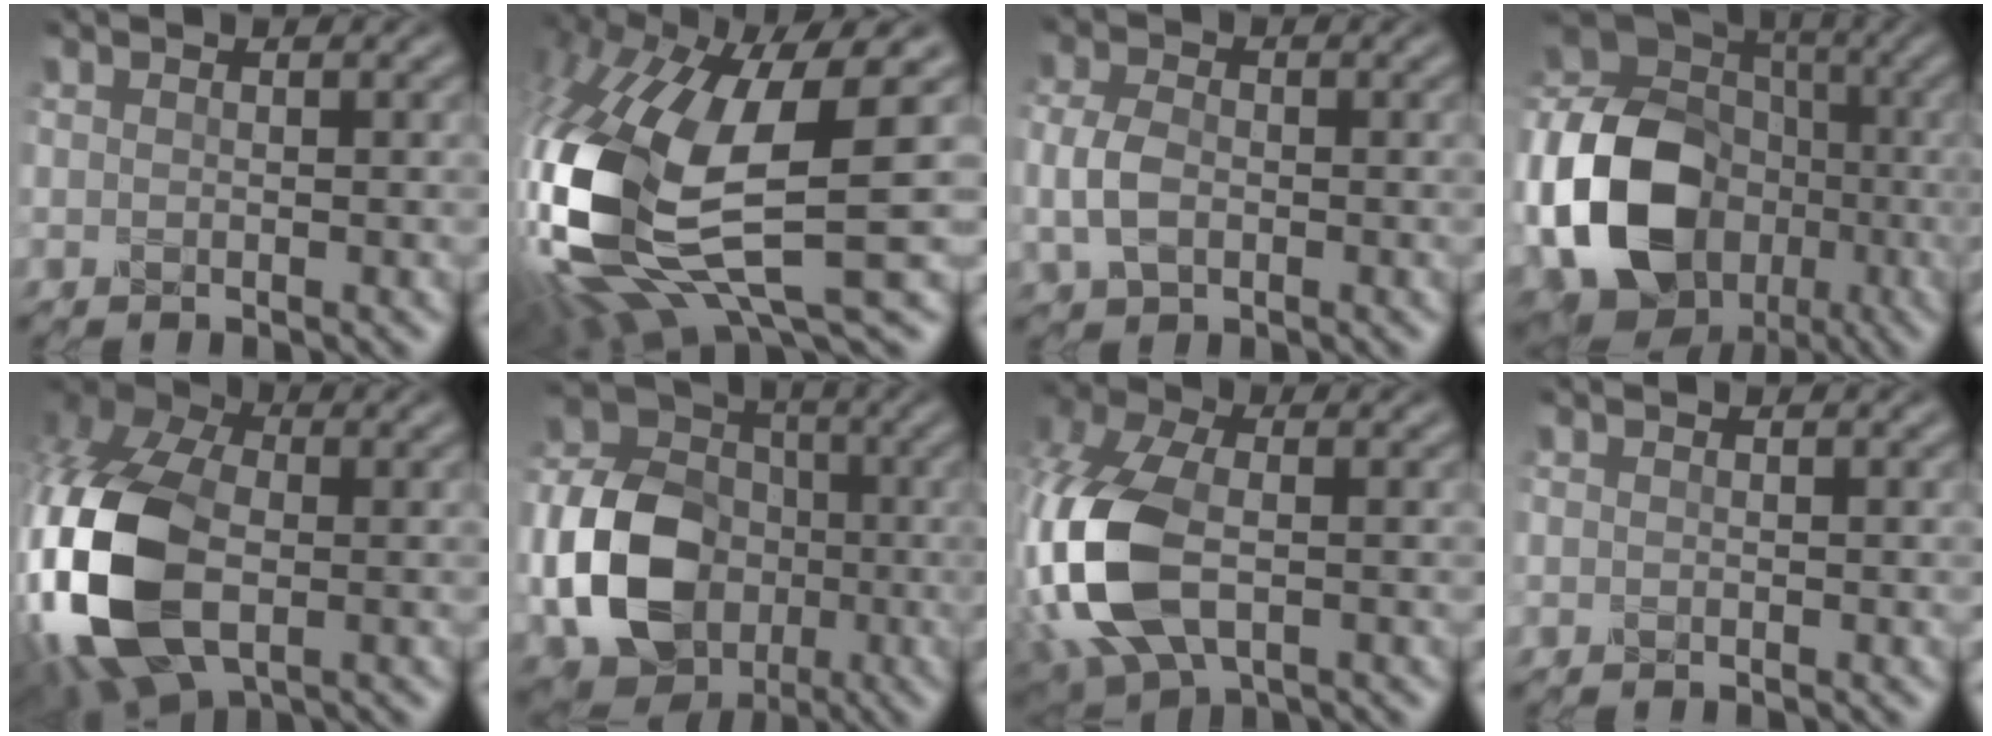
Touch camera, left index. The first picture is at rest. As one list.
[{"total": 16.6, "force": [-1.6, 6.9, 15.0], "torque": [-0.360, -0.032, -0.019]}, {"total": 3.5, "force": [-0.6, 2.4, 2.5], "torque": [-0.060, 0.000, -0.015]}, {"total": 16.9, "force": [-4.3, 13.5, 9.2], "torque": [-0.212, -0.032, -0.083]}, {"total": 14.2, "force": [-3.2, 8.9, 10.6], "torque": [-0.258, -0.026, -0.068]}, {"total": 12.3, "force": [-3.4, 9.5, 7.0], "torque": [-0.145, -0.021, -0.066]}, {"total": 12.5, "force": [-2.2, 7.3, 9.8], "torque": [-0.259, -0.012, -0.047]}, {"total": 0.0}]